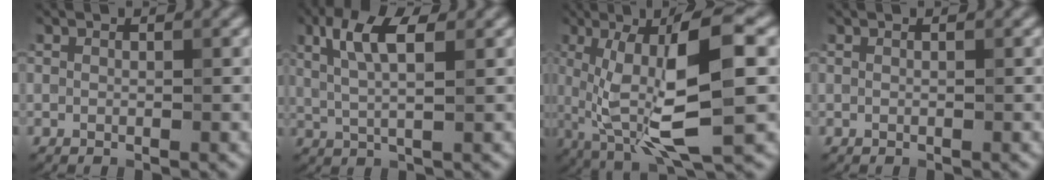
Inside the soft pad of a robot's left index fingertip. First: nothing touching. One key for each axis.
{"total": 4.8, "fx": 1.7, "fy": 1.5, "fz": 4.3, "tx": -0.085, "ty": 0.003, "tz": 0.029}
{"total": 10.7, "fx": 0.8, "fy": 2.6, "fz": 10.3, "tx": -0.177, "ty": -0.001, "tz": 0.020}
{"total": 0.0}